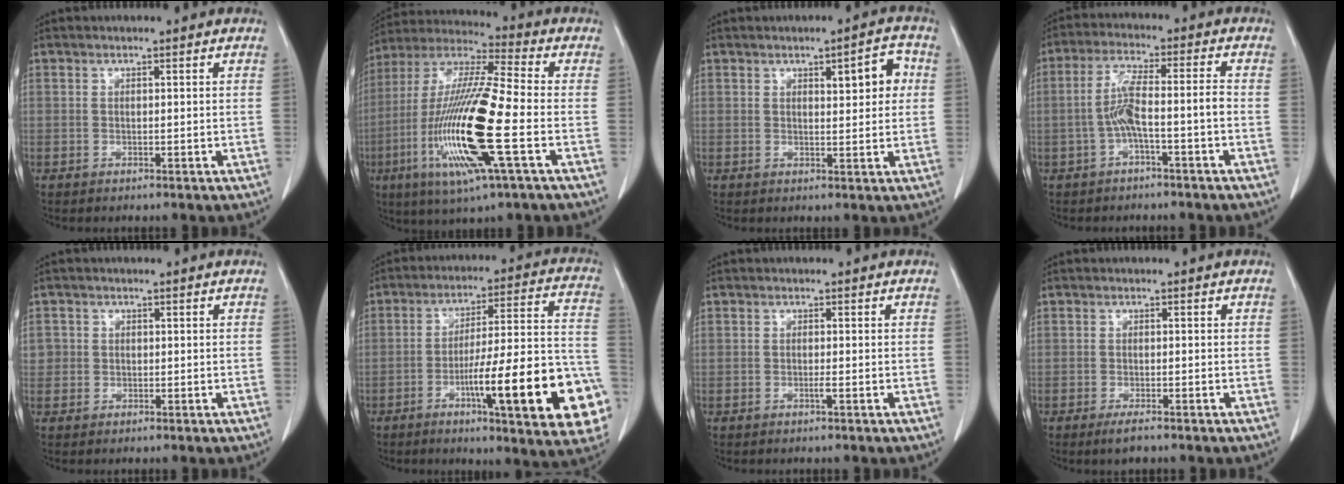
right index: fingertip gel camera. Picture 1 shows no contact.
{"total": 20.3, "force": [-5.5, 1.4, 19.5], "torque": [-0.421, -0.026, -0.108]}
{"total": 5.1, "force": [1.5, 1.4, 4.6], "torque": [-0.062, 0.009, 0.020]}
{"total": 6.5, "force": [-1.9, 0.3, 6.2], "torque": [-0.123, 0.025, -0.033]}
{"total": 2.1, "force": [0.1, 2.1, 0.3], "torque": [0.006, 0.006, 0.003]}
{"total": 22.3, "force": [-8.0, 2.5, 20.6], "torque": [-0.219, 0.014, -0.107]}
{"total": 0.7, "force": [-0.3, -0.1, 0.7], "torque": [-0.013, 0.000, -0.006]}
{"total": 2.3, "force": [-1.7, 0.3, 1.6], "torque": [-0.032, -0.006, -0.029]}